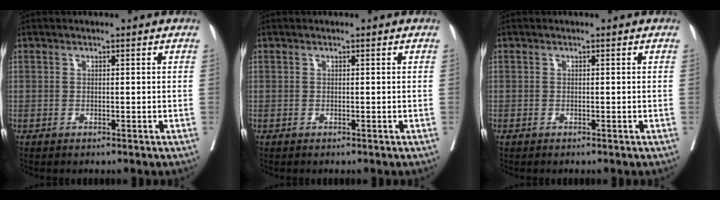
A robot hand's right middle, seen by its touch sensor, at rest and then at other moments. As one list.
[{"total": 0.0}, {"total": 0.0}]